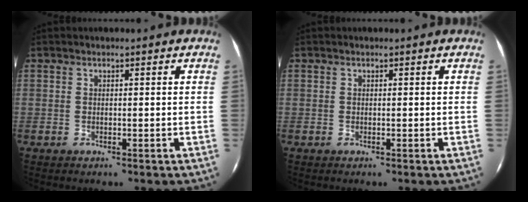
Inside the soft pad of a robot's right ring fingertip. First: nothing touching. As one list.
[{"total": 0.0}]